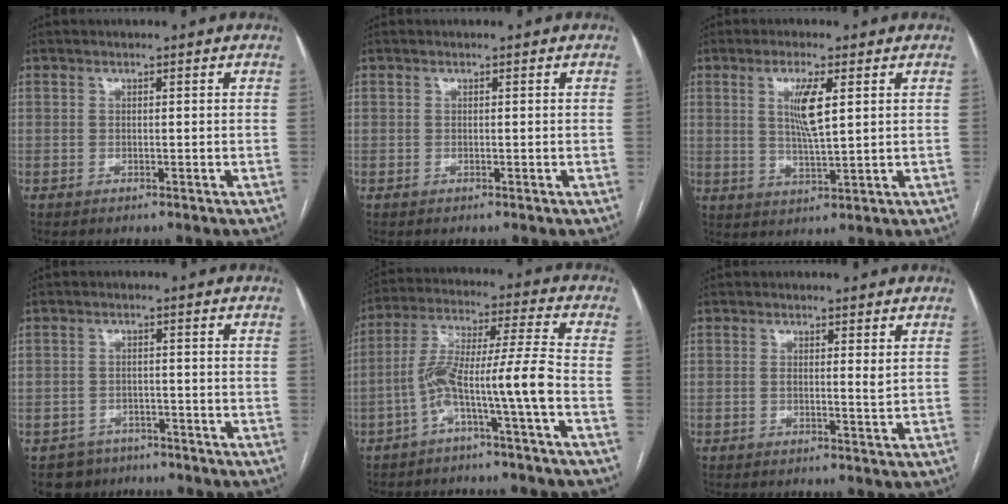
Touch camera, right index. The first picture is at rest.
{"total": 0.0}
{"total": 6.0, "force": [1.8, 0.5, 5.7], "torque": [-0.110, -0.006, 0.036]}
{"total": 4.3, "force": [-3.0, 3.1, -0.4], "torque": [0.011, 0.010, -0.045]}
{"total": 9.8, "force": [-4.2, -0.9, 8.8], "torque": [-0.171, 0.034, -0.077]}
{"total": 1.6, "force": [0.5, 0.1, 1.5], "torque": [-0.027, -0.002, 0.006]}